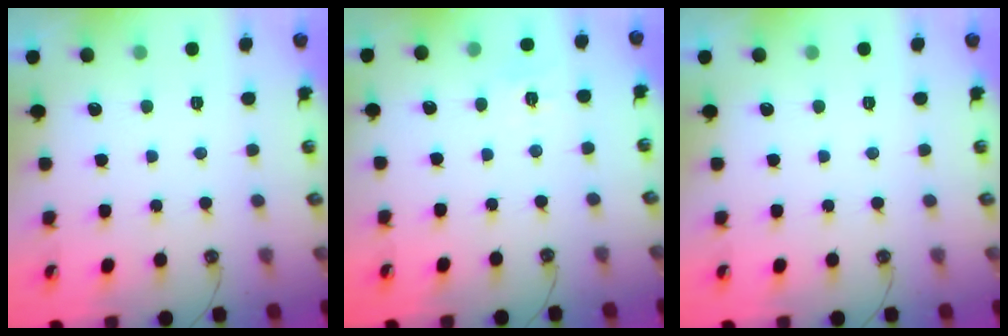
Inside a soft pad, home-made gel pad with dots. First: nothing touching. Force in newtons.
{"total": 5.1, "press": 5.1, "slide": 0.6}
{"total": 0.0}